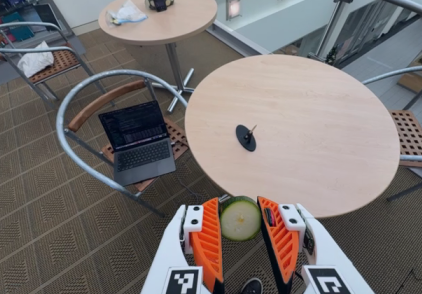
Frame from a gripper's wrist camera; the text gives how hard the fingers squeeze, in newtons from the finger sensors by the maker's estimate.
{"total": 9.5, "left": 9.9, "right": 9.0}